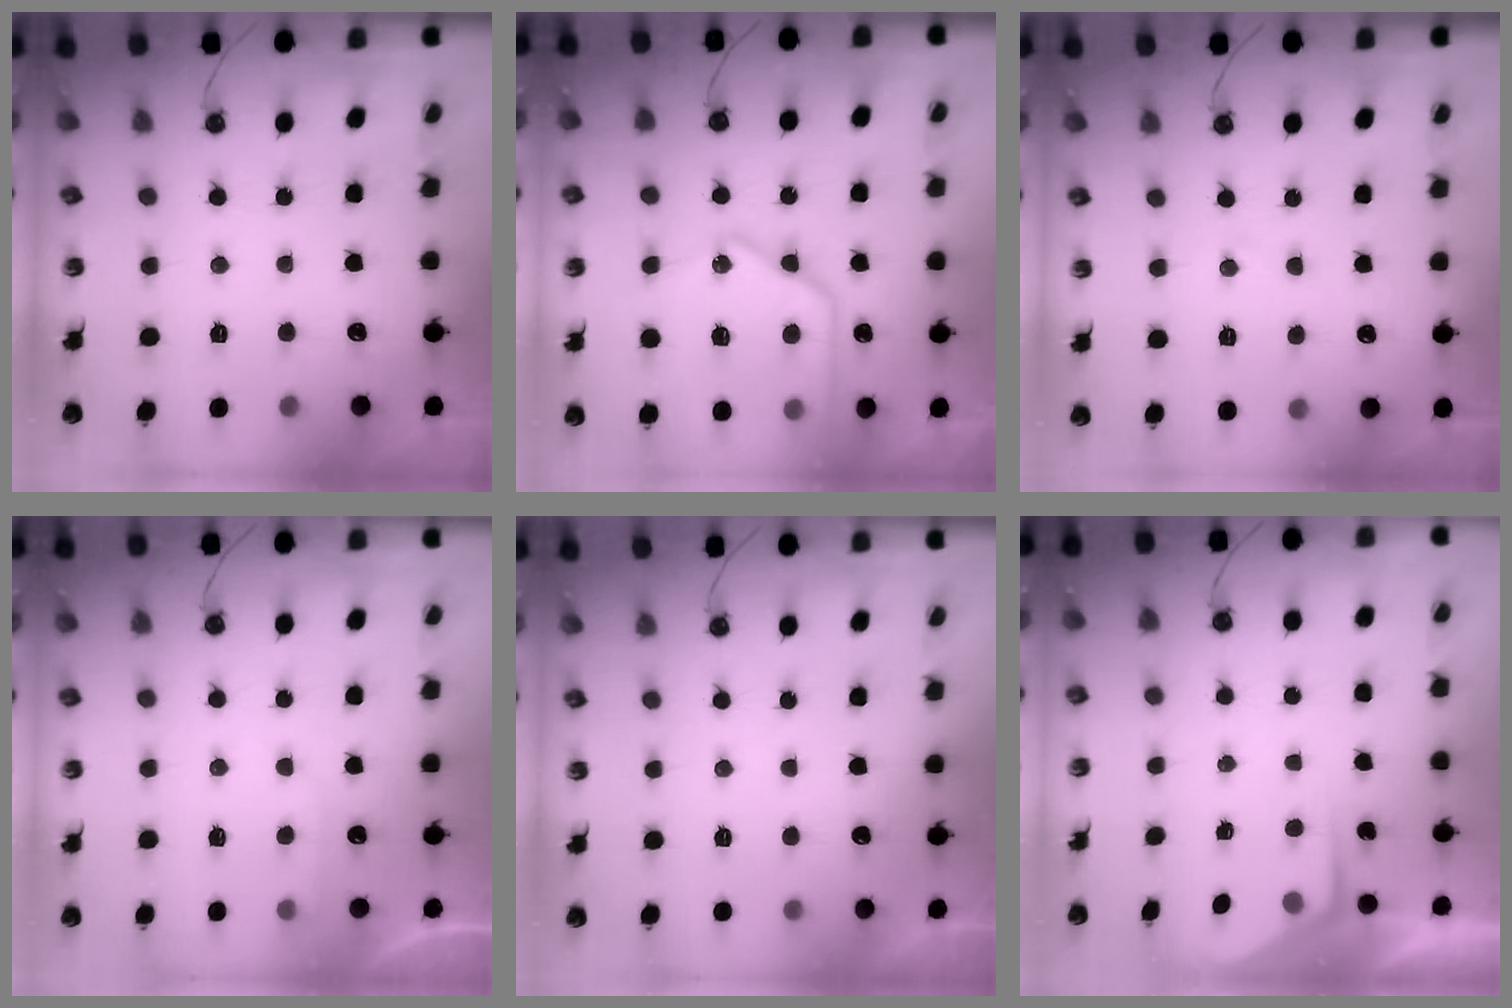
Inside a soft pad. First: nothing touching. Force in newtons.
{"total": 20.8, "press": 20.7, "slide": 1.9}
{"total": 4.3, "press": 4.2, "slide": 0.6}
{"total": 4.0, "press": 3.9, "slide": 0.6}
{"total": 0.0}
{"total": 2.7, "press": 2.7, "slide": 0.4}